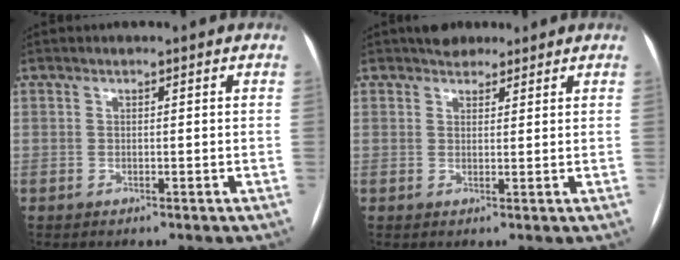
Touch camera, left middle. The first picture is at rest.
{"total": 3.6, "force": [2.9, 1.9, 1.0], "torque": [-0.013, 0.014, 0.045]}